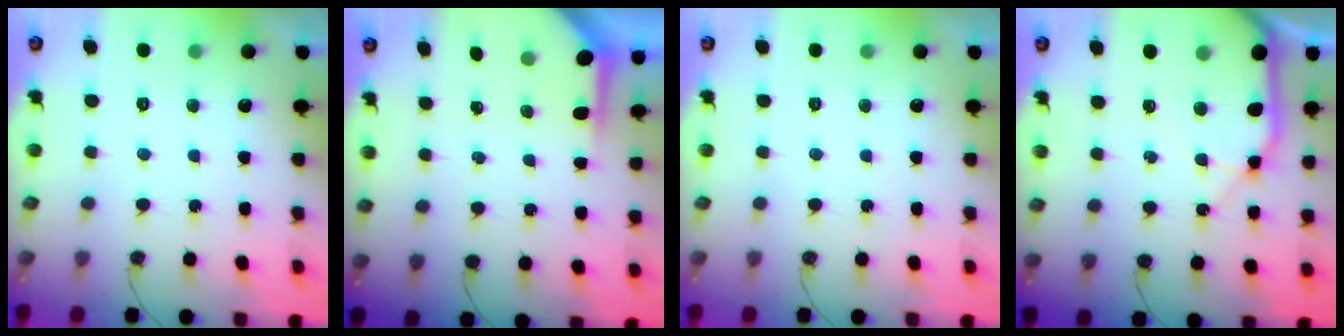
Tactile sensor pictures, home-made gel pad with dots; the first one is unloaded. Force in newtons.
{"total": 3.6, "press": 3.6, "slide": 0.4}
{"total": 0.0}
{"total": 13.4, "press": 13.3, "slide": 1.7}